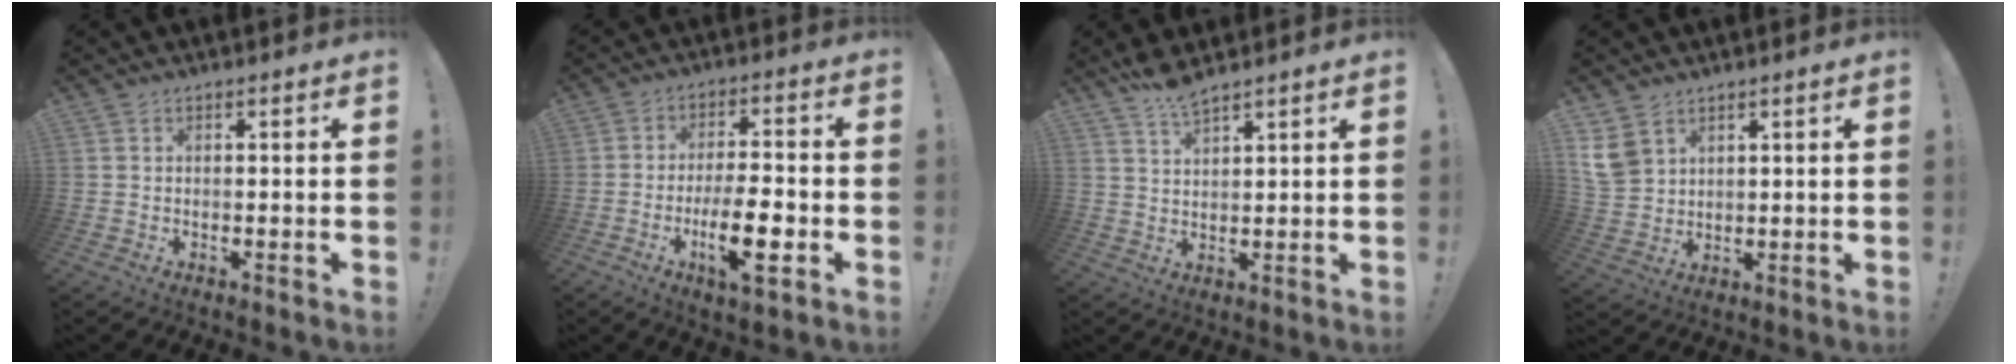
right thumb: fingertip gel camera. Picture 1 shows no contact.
{"total": 12.1, "force": [-4.1, 3.1, 11.0], "torque": [-0.176, 0.005, -0.073]}
{"total": 5.3, "force": [4.6, 0.8, 2.5], "torque": [-0.052, -0.025, 0.081]}
{"total": 7.2, "force": [4.3, 4.8, 3.2], "torque": [-0.054, -0.020, 0.086]}